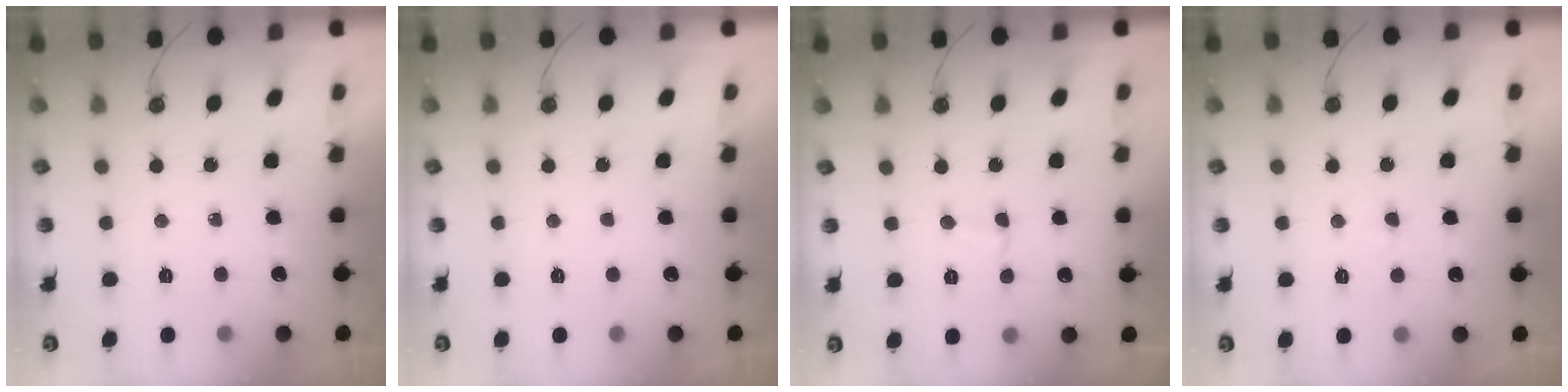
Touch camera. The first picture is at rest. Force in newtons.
{"total": 0.0}
{"total": 1.8, "press": 1.7, "slide": 0.4}
{"total": 2.3, "press": 2.3, "slide": 0.4}